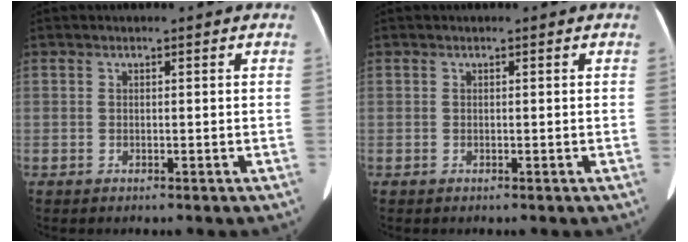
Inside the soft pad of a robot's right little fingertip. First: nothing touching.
{"total": 0.0}